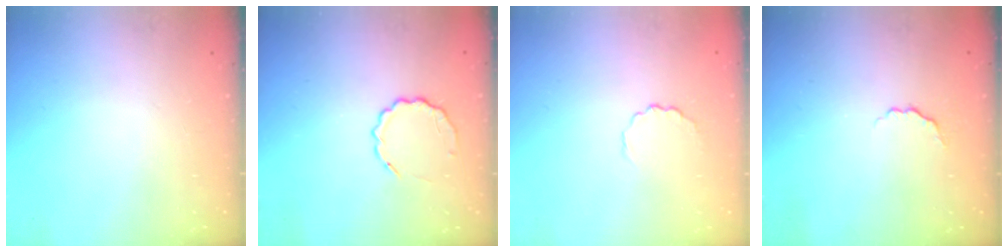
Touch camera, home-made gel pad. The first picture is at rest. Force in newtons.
{"total": 5.8, "press": 5.6, "slide": 1.6}
{"total": 2.8, "press": 2.6, "slide": 1.1}
{"total": 3.3, "press": 3.1, "slide": 1.0}